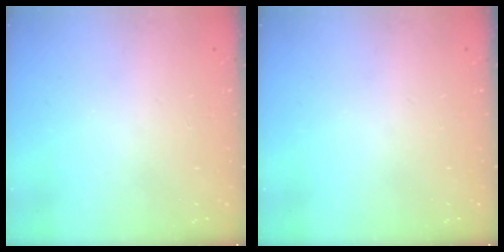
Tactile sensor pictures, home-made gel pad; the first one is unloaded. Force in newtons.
{"total": 0.0}